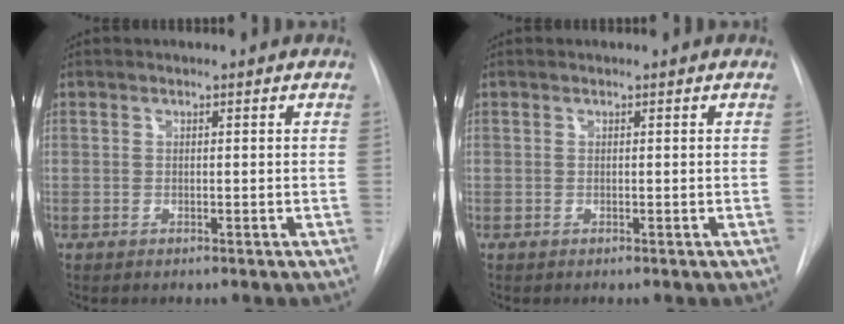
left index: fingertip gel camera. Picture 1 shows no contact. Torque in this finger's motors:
{"motor_torque": [-0.01, 0.00, 0.00, 0.00]}